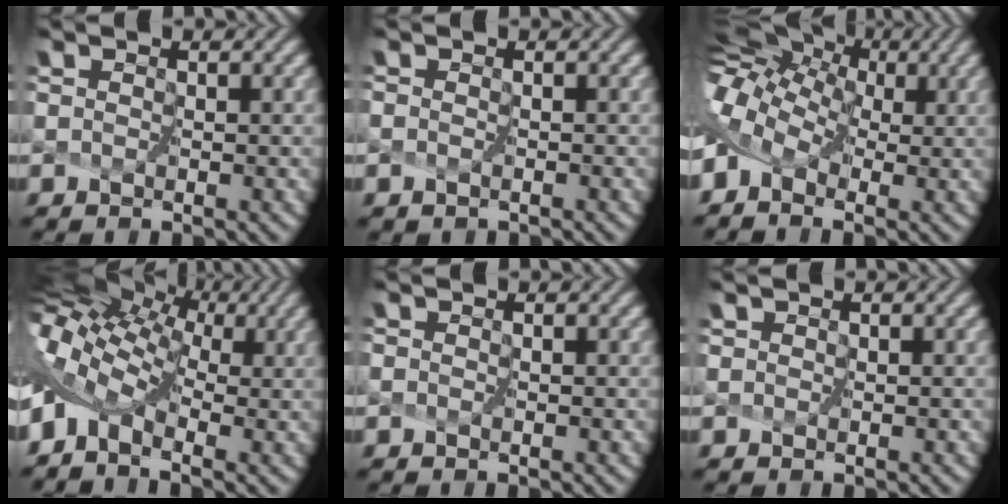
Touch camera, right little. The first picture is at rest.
{"total": 0.7, "force": [-0.7, 0.3, 0.1], "torque": [-0.005, -0.003, -0.006]}
{"total": 10.4, "force": [1.8, 7.6, 6.9], "torque": [-0.140, 0.029, 0.023]}
{"total": 9.8, "force": [1.4, 6.4, 7.3], "torque": [-0.154, 0.011, 0.036]}
{"total": 0.0}
{"total": 0.5, "force": [0.3, 0.4, 0.2], "torque": [-0.007, 0.005, 0.002]}